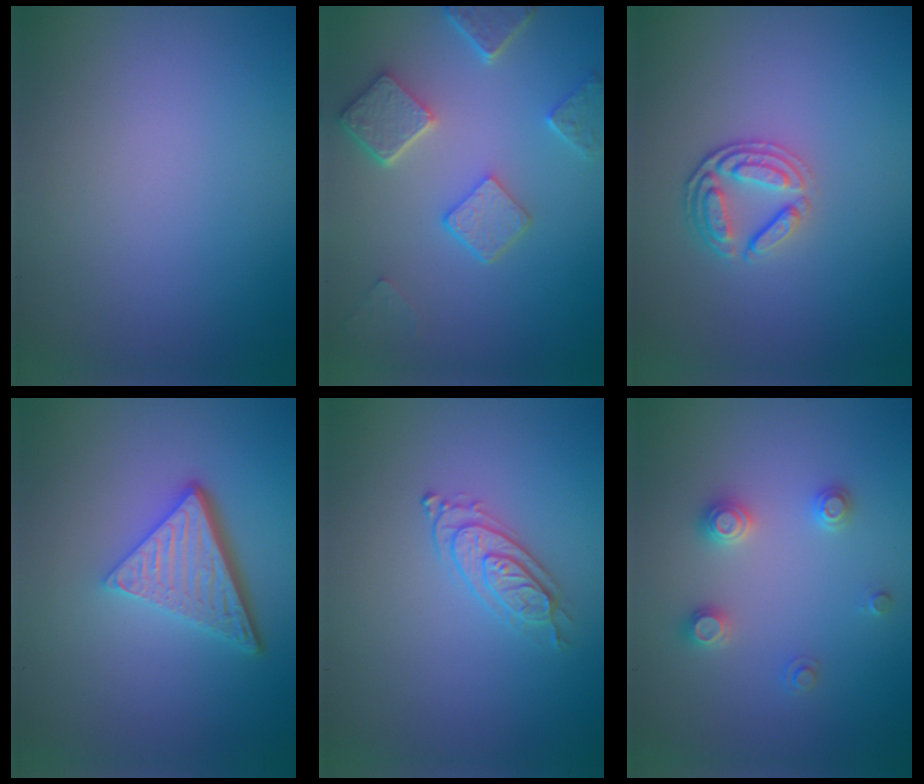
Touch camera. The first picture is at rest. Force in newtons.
{"total": 4.8, "press": 3.8, "slide": 2.9}
{"total": 2.9, "press": 2.5, "slide": 1.5}
{"total": 5.2, "press": 3.6, "slide": 3.8}
{"total": 2.2, "press": 2.1, "slide": 0.6}
{"total": 2.3, "press": 2.3, "slide": 0.2}